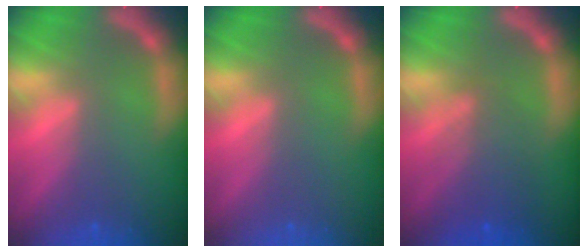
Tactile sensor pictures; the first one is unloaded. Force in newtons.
{"total": 0.0}
{"total": 4.5}